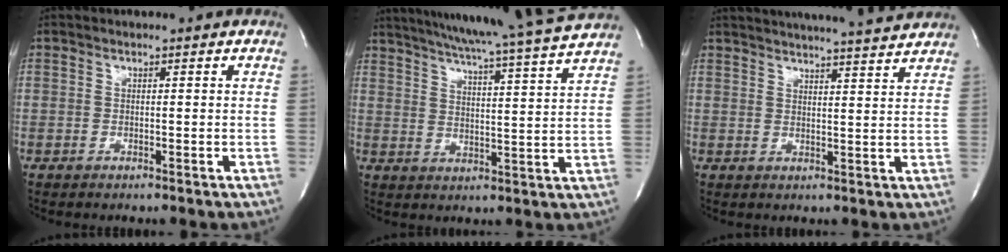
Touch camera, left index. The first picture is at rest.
{"total": 20.5, "force": [18.3, -1.6, 9.2], "torque": [-0.159, -0.030, 0.248]}
{"total": 16.1, "force": [15.1, 0.1, 5.7], "torque": [-0.095, -0.006, 0.197]}